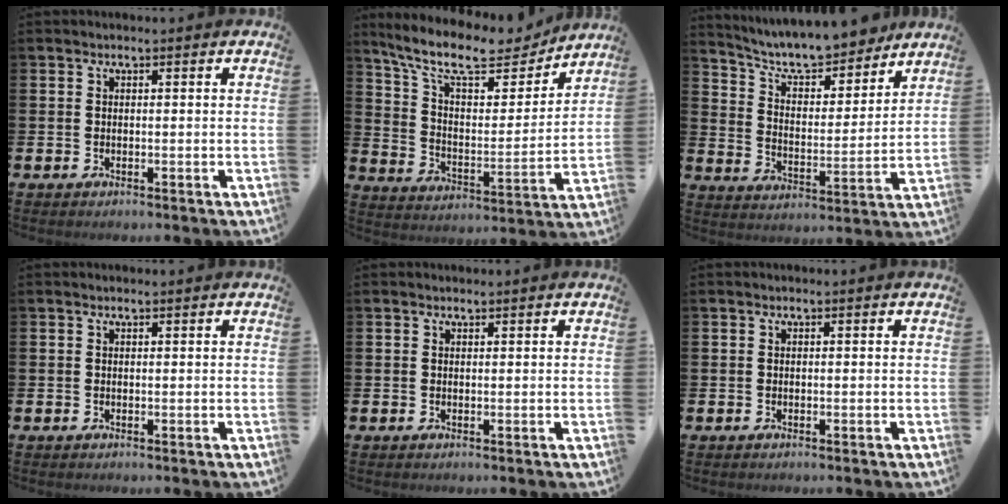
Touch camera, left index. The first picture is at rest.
{"total": 12.1, "force": [10.5, 3.3, 4.9], "torque": [-0.127, -0.064, 0.181]}
{"total": 9.0, "force": [8.3, 2.0, 2.6], "torque": [-0.074, -0.061, 0.143]}
{"total": 0.0}
{"total": 0.6, "force": [0.6, 0.1, 0.0], "torque": [0.013, -0.005, 0.008]}
{"total": 0.0}